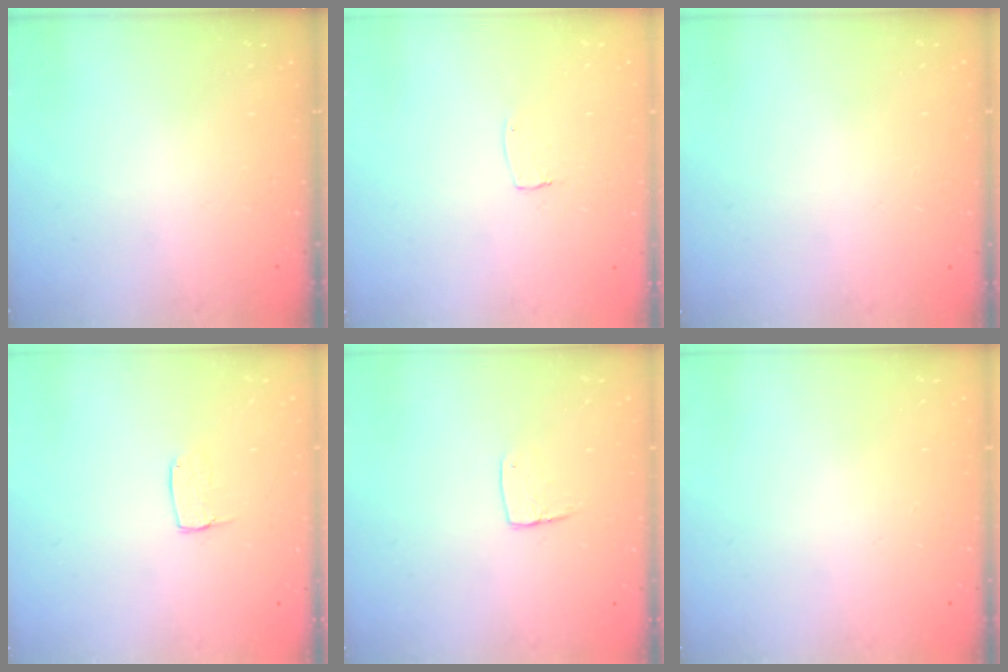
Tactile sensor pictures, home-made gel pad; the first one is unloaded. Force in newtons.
{"total": 2.6, "press": 2.6, "slide": 0.1}
{"total": 0.0}
{"total": 4.4, "press": 4.4, "slide": 0.3}
{"total": 5.9, "press": 5.9, "slide": 0.4}
{"total": 0.0}